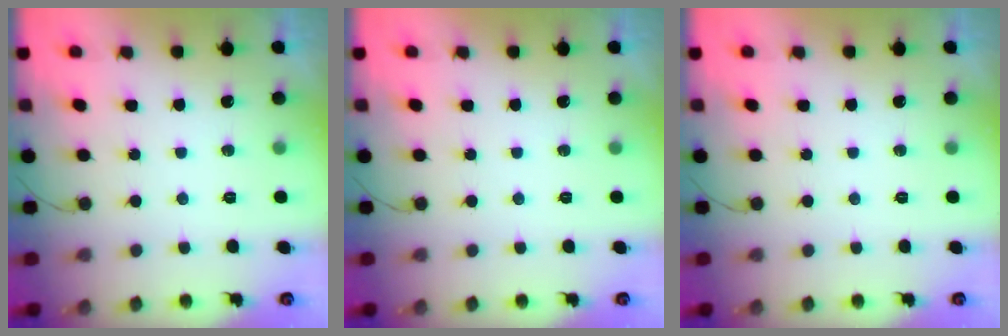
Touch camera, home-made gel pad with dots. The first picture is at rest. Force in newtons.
{"total": 0.0}
{"total": 0.0}